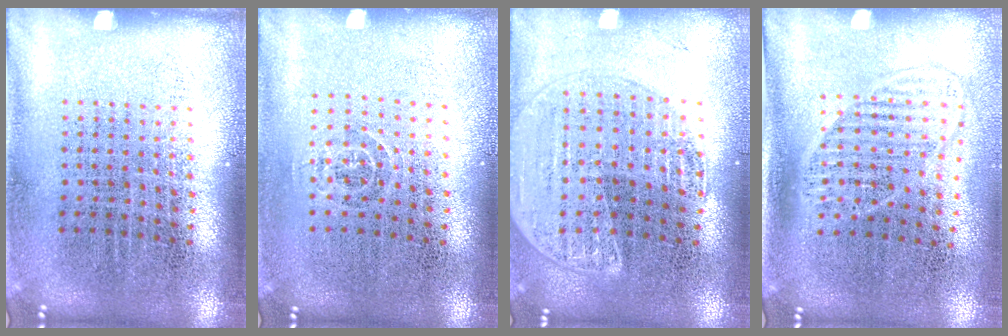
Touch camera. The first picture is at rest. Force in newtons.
{"total": 0.8, "press": 0.5, "slide": 0.6}
{"total": 1.6, "press": 1.6, "slide": 0.5}
{"total": 1.5, "press": 1.3, "slide": 0.7}